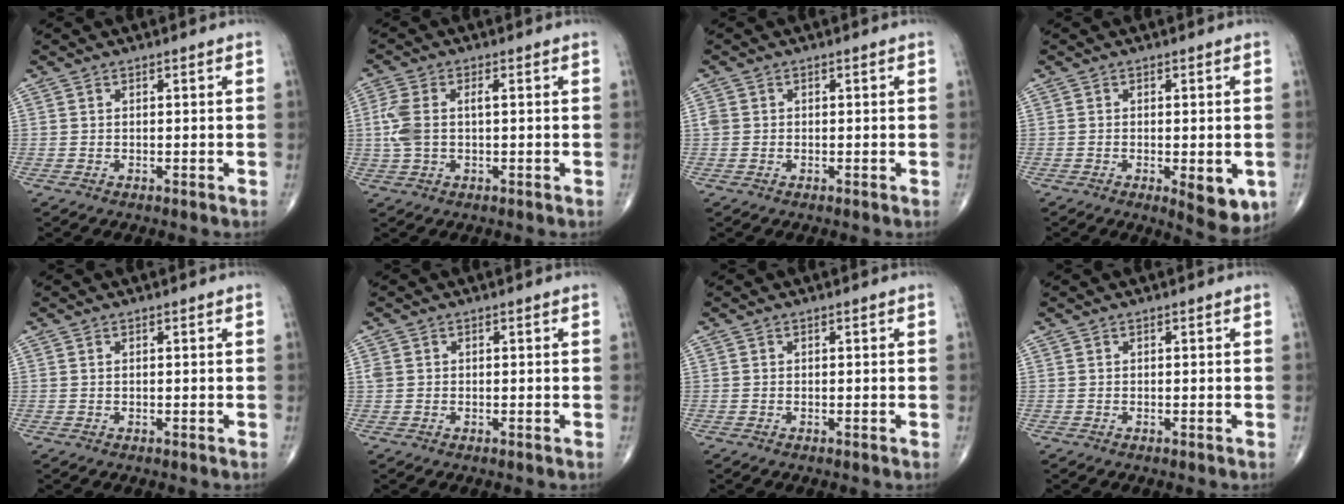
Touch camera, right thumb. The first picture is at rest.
{"total": 6.4, "force": [0.4, 3.3, 5.4], "torque": [-0.148, 0.017, 0.007]}
{"total": 1.4, "force": [0.0, 1.2, 0.7], "torque": [-0.017, 0.006, 0.003]}
{"total": 7.1, "force": [-2.1, 2.7, 6.3], "torque": [-0.066, -0.011, -0.023]}
{"total": 0.0}
{"total": 1.2, "force": [0.2, 1.0, 0.6], "torque": [-0.019, 0.008, 0.007]}
{"total": 0.0}
{"total": 0.0}